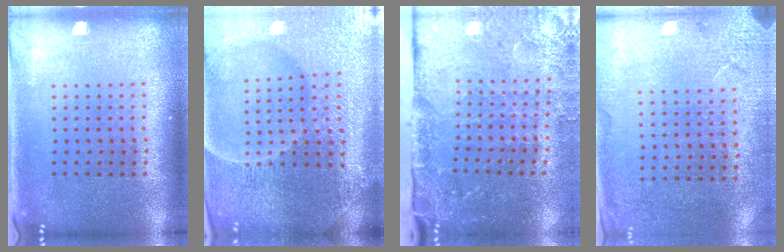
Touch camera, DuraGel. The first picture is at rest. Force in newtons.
{"total": 5.9, "press": 5.4, "slide": 2.4}
{"total": 3.6, "press": 3.3, "slide": 1.3}
{"total": 2.6, "press": 2.5, "slide": 0.7}